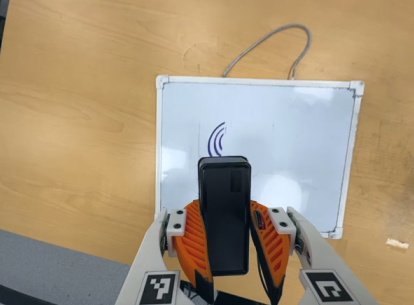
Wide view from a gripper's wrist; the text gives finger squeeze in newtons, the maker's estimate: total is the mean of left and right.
{"total": 7.0, "left": 6.1, "right": 7.9}